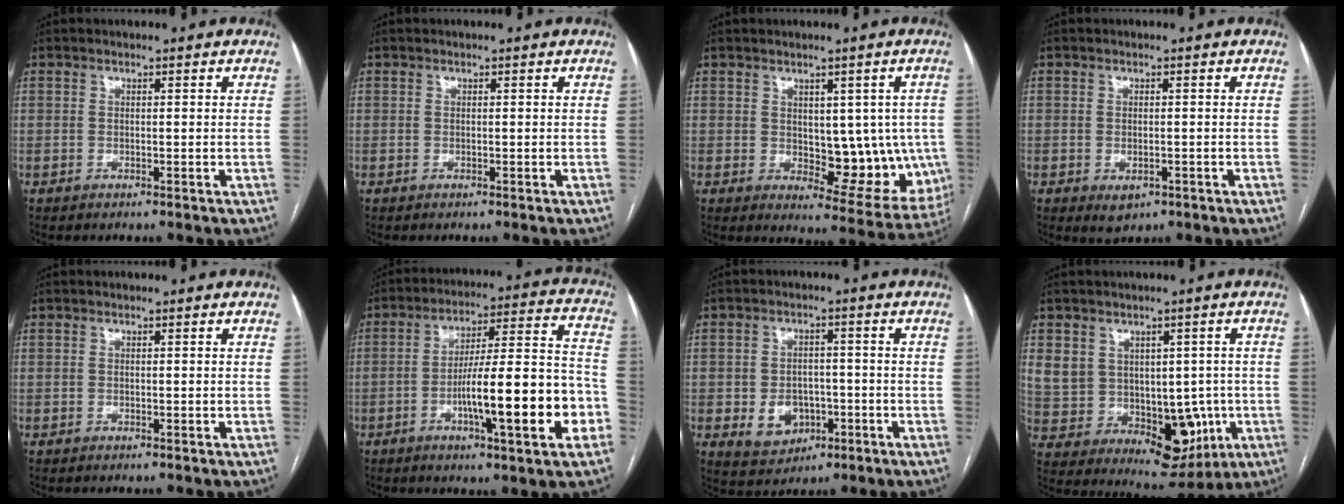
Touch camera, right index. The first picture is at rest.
{"total": 0.0}
{"total": 11.1, "force": [0.0, 5.7, 9.5], "torque": [-0.097, 0.003, 0.016]}
{"total": 2.6, "force": [-1.1, 1.5, 1.8], "torque": [-0.028, -0.003, -0.004]}
{"total": 0.0}
{"total": 17.6, "force": [-5.6, 1.8, 16.6], "torque": [-0.244, 0.013, -0.082]}
{"total": 6.5, "force": [-1.9, 5.2, 3.5], "torque": [-0.058, 0.008, -0.018]}
{"total": 14.5, "force": [0.9, 12.4, 7.3], "torque": [-0.130, 0.047, 0.062]}